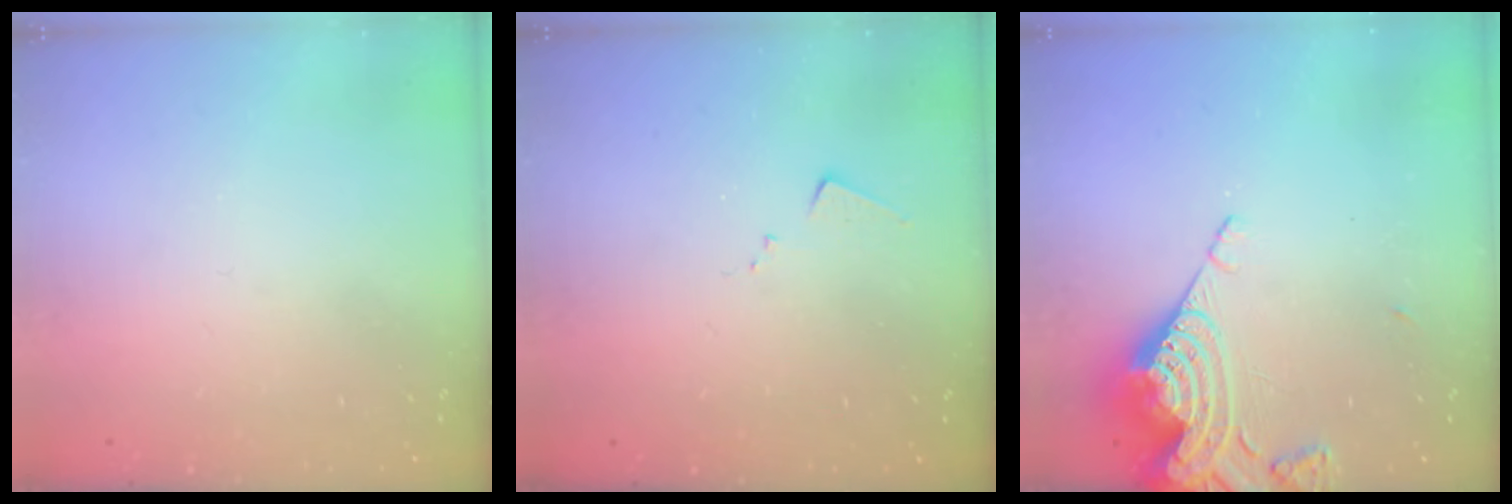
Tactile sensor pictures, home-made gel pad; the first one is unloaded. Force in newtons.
{"total": 4.8, "press": 4.7, "slide": 0.4}
{"total": 14.8, "press": 14.7, "slide": 1.7}